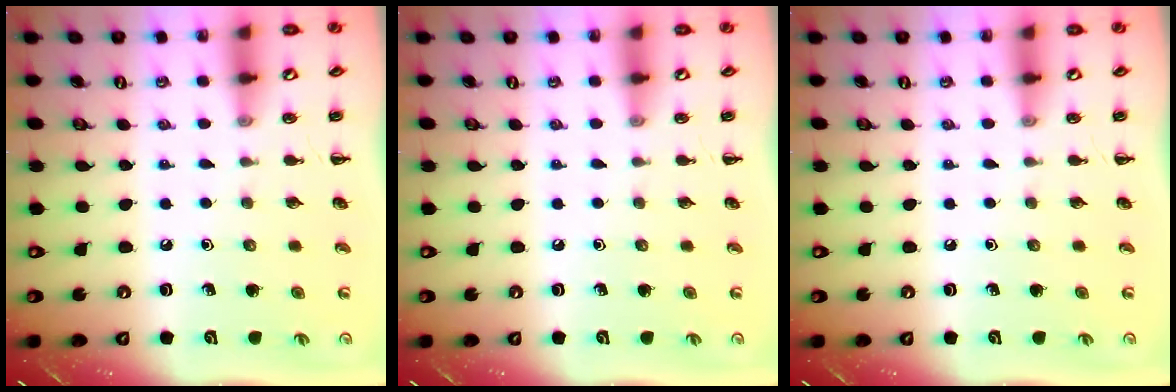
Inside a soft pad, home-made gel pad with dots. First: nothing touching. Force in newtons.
{"total": 0.0}
{"total": 0.0}